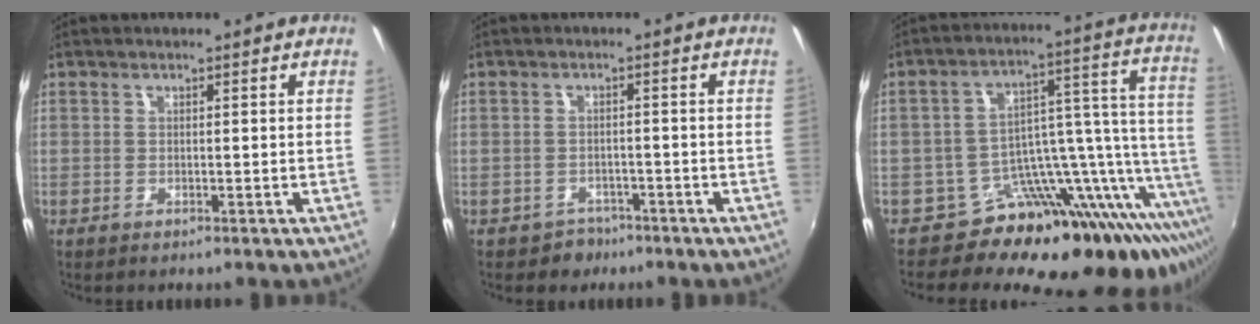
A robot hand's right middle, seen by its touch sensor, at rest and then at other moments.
{"total": 2.9, "force": [-1.8, 2.3, 0.2], "torque": [-0.013, 0.001, -0.024]}
{"total": 22.7, "force": [-16.2, 8.5, 13.5], "torque": [-0.140, 0.010, -0.248]}